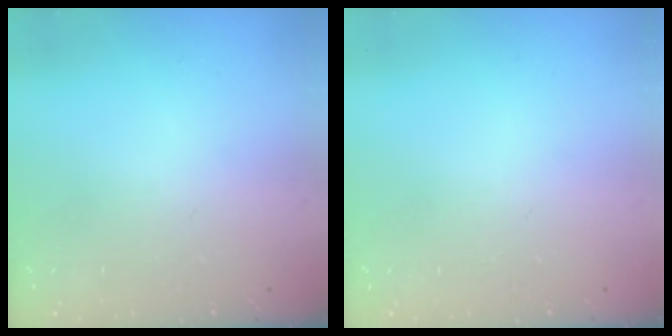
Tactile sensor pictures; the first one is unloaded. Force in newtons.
{"total": 0.0}